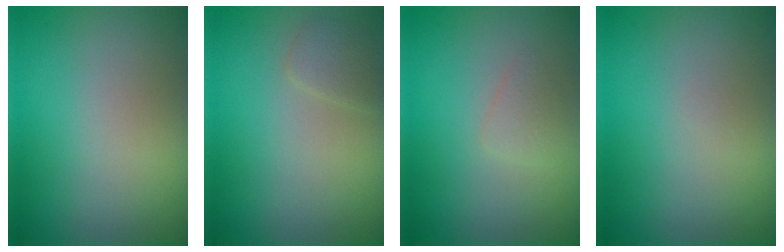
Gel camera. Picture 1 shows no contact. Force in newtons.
{"total": 1.4, "press": 1.4, "slide": 0.1}
{"total": 1.2, "press": 1.2, "slide": 0.0}
{"total": 0.0}